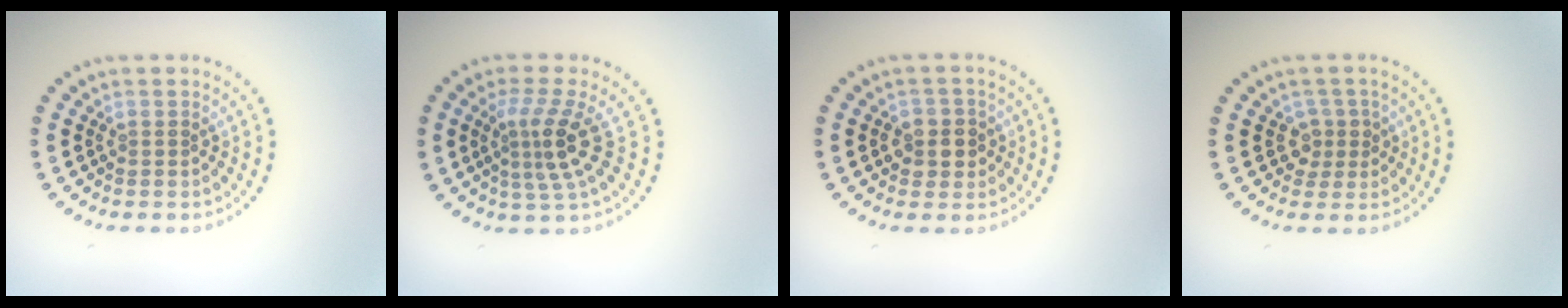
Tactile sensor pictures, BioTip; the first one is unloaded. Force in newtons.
{"total": 3.6, "press": 2.6, "slide": 2.5}
{"total": 2.6, "press": 2.4, "slide": 1.0}
{"total": 2.0, "press": 1.6, "slide": 1.2}